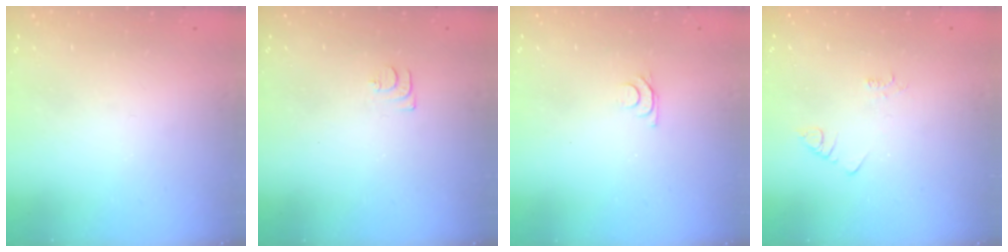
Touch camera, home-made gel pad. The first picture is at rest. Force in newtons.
{"total": 5.2, "press": 5.1, "slide": 0.6}
{"total": 4.2, "press": 4.1, "slide": 0.5}
{"total": 1.9, "press": 1.9, "slide": 0.3}